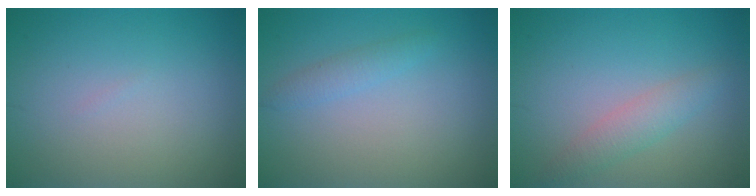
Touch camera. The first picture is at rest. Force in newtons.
{"total": 1.3, "press": 1.3, "slide": 0.1}
{"total": 2.2, "press": 2.2, "slide": 0.1}